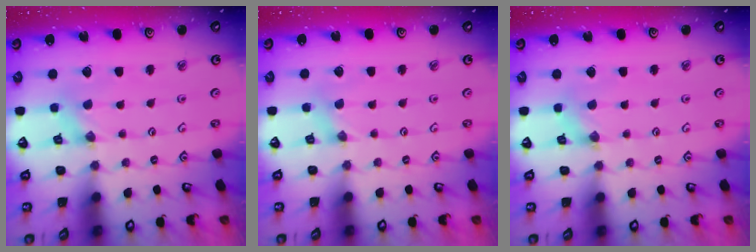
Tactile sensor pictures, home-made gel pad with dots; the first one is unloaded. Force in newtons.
{"total": 0.0}
{"total": 1.0, "press": 1.0, "slide": 0.2}